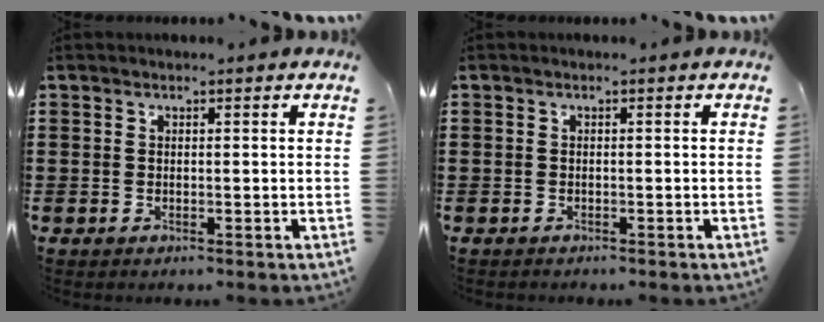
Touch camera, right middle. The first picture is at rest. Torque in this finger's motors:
{"motor_torque": [-0.44, 0.16, -0.03, -0.03]}